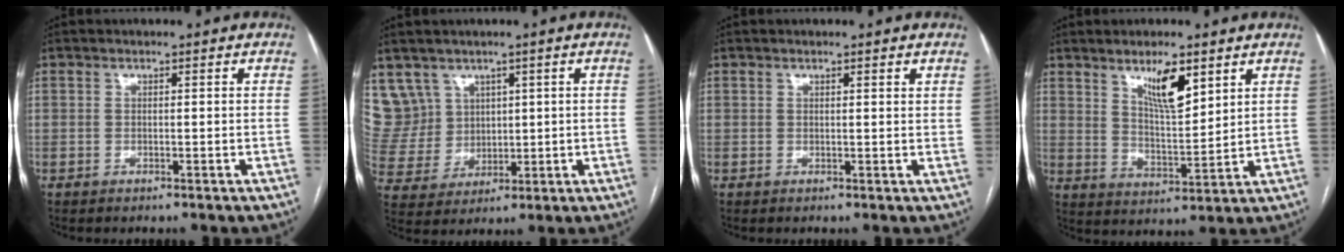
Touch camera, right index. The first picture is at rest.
{"total": 8.6, "force": [4.7, 7.1, 0.1], "torque": [-0.015, 0.033, 0.113]}
{"total": 1.1, "force": [0.9, 0.3, 0.6], "torque": [-0.007, 0.000, 0.010]}
{"total": 7.0, "force": [4.2, -0.3, 5.6], "torque": [-0.101, -0.018, 0.079]}